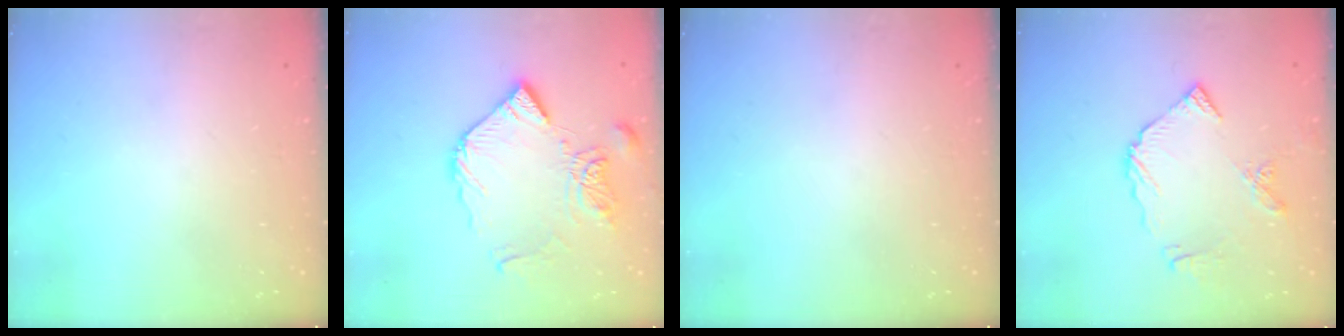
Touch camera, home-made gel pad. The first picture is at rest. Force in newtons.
{"total": 13.2, "press": 13.2, "slide": 1.0}
{"total": 0.0}
{"total": 9.1, "press": 9.1, "slide": 0.7}